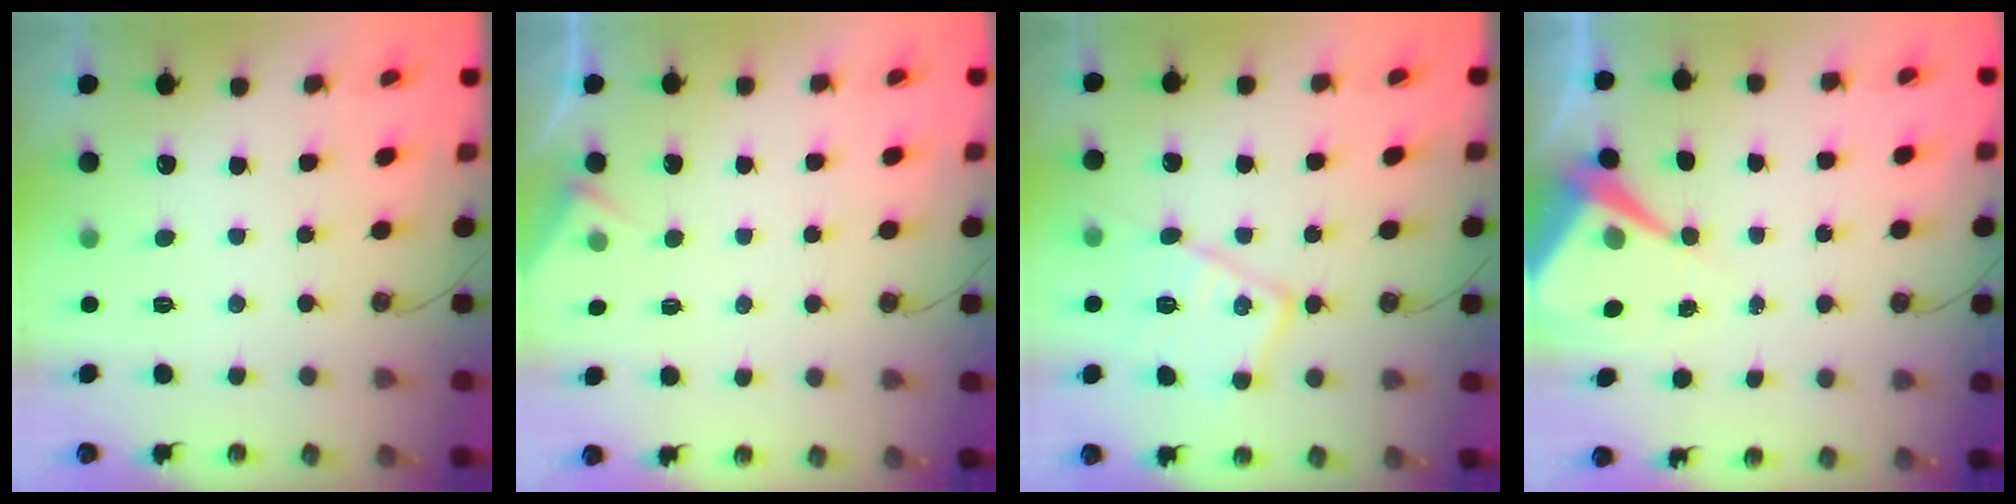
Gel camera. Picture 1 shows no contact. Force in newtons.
{"total": 3.5, "press": 3.5, "slide": 0.6}
{"total": 14.8, "press": 14.8, "slide": 0.7}
{"total": 7.0, "press": 7.0, "slide": 0.6}